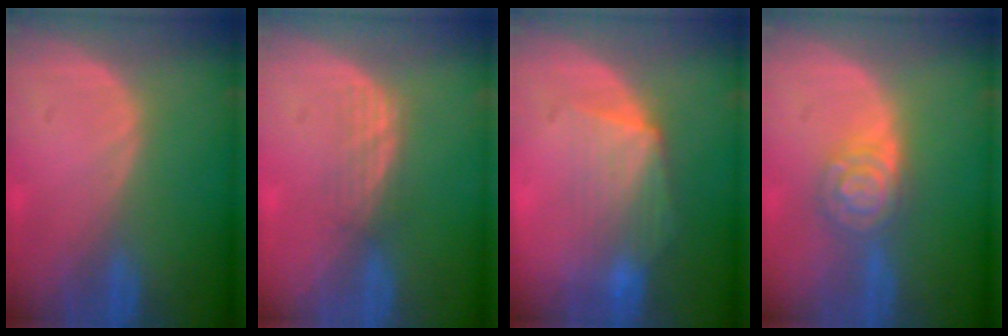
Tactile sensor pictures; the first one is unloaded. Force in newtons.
{"total": 2.8, "press": 2.6, "slide": 1.0}
{"total": 7.0, "press": 6.6, "slide": 2.3}
{"total": 6.1, "press": 6.1, "slide": 0.4}